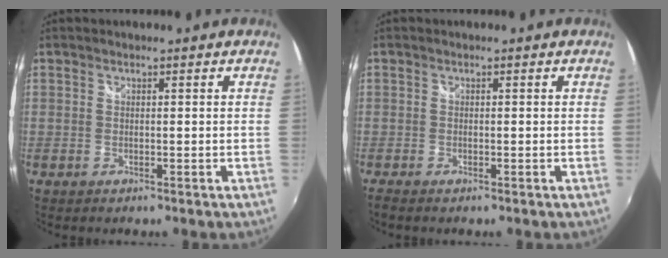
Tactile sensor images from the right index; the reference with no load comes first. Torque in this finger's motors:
{"motor_torque": [0.23, 0.11, 0.03, 0.00]}